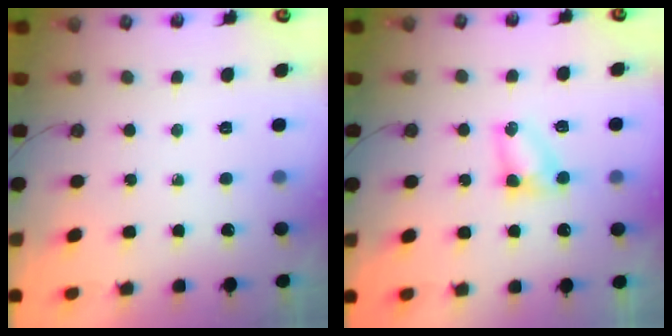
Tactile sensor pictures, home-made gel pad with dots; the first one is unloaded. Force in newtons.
{"total": 4.2, "press": 4.1, "slide": 0.5}